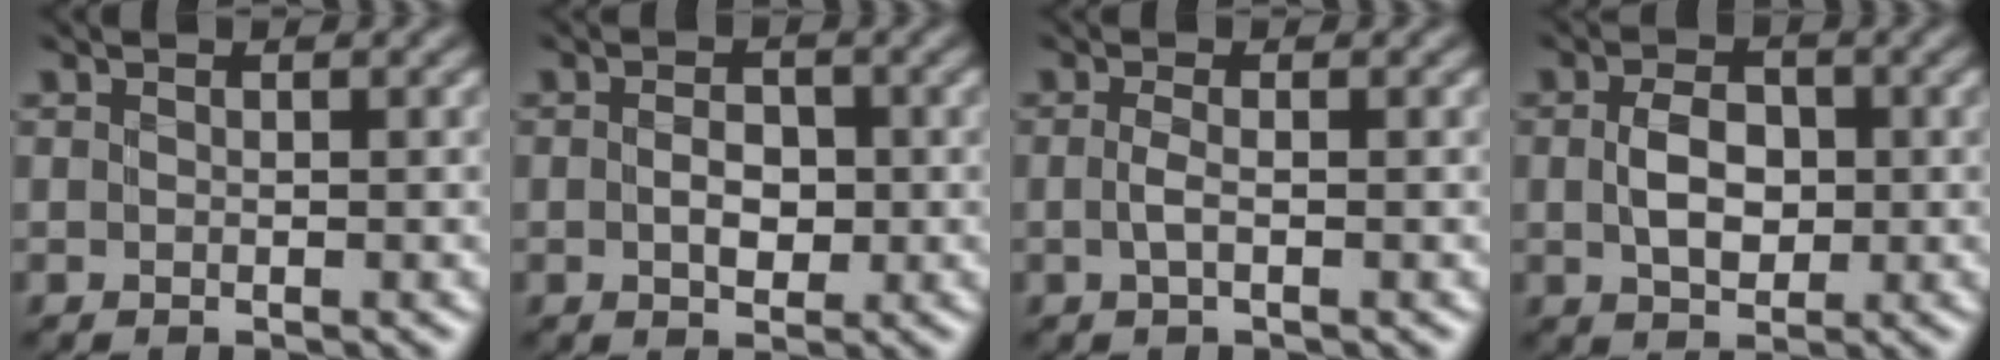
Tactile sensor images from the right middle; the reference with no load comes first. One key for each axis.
{"total": 2.5, "fx": -0.5, "fy": 1.7, "fz": 1.8, "tx": -0.031, "ty": -0.005, "tz": -0.008}
{"total": 1.2, "fx": -0.5, "fy": 0.3, "fz": 1.0, "tx": -0.024, "ty": -0.002, "tz": -0.011}
{"total": 3.6, "fx": -0.2, "fy": 2.6, "fz": 2.6, "tx": -0.053, "ty": -0.003, "tz": -0.004}